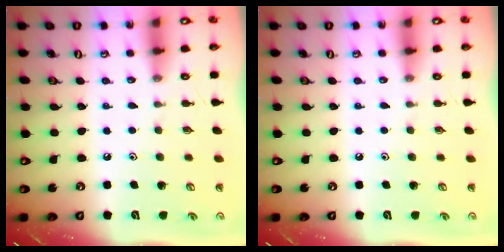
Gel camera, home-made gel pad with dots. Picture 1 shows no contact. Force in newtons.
{"total": 0.0}